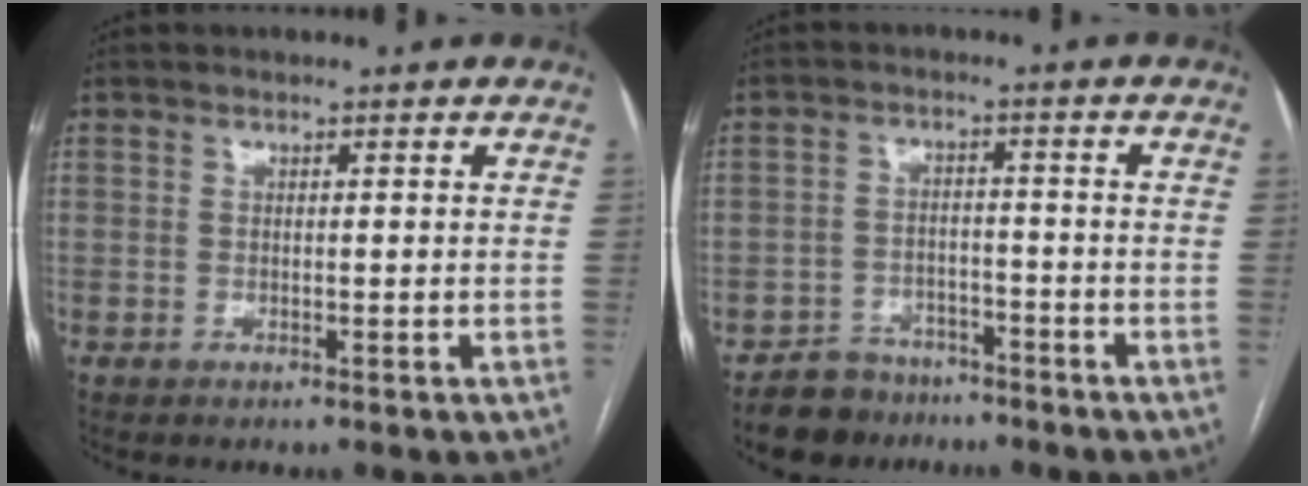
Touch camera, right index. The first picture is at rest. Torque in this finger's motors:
{"motor_torque": [-1.31, -0.83, -1.05, -0.21]}